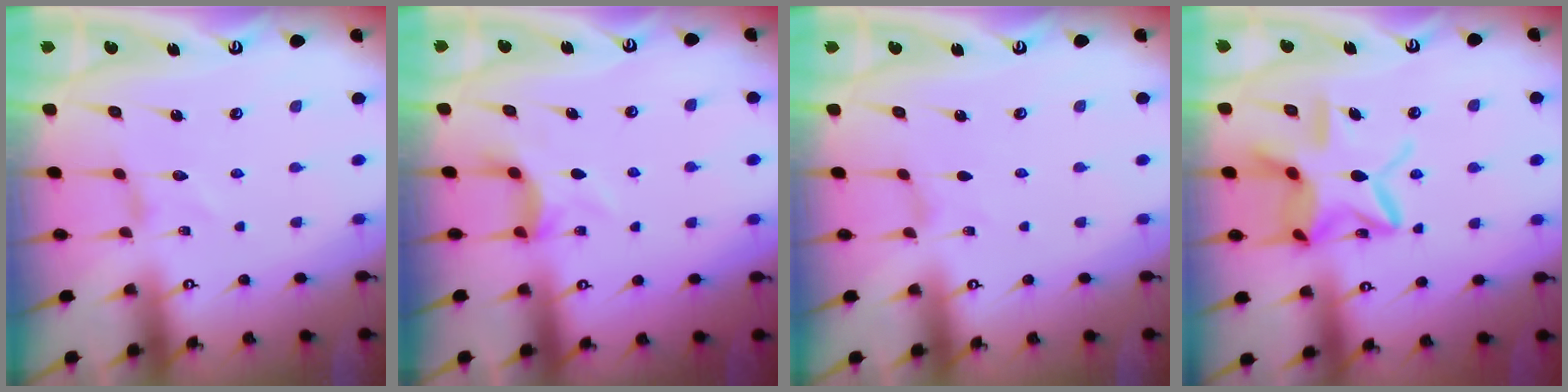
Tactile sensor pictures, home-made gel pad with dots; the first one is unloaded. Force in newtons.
{"total": 6.1, "press": 6.0, "slide": 0.9}
{"total": 0.0}
{"total": 16.2, "press": 16.1, "slide": 1.3}